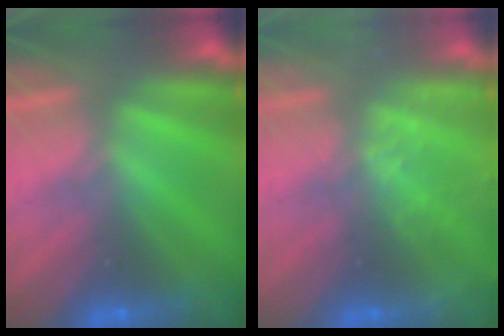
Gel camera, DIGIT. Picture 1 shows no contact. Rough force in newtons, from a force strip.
{"total": 2.4}